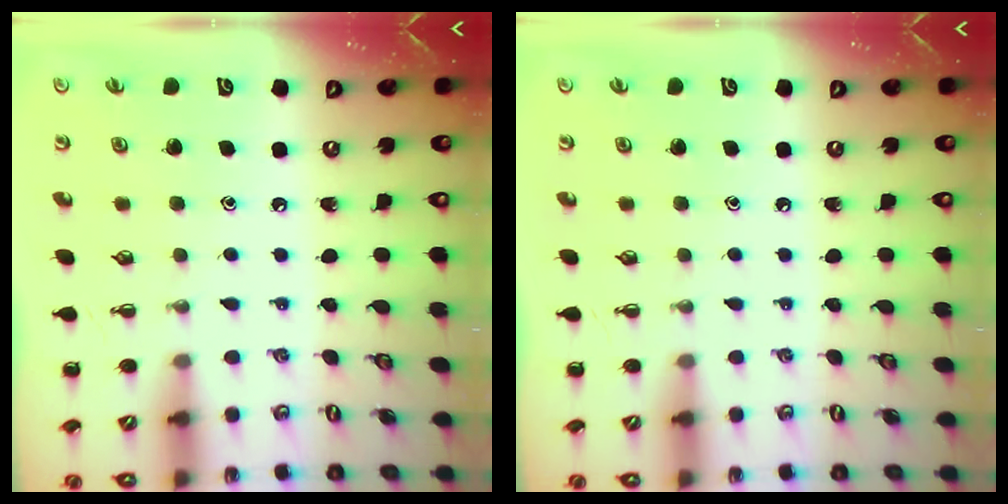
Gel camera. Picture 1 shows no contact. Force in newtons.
{"total": 0.0}